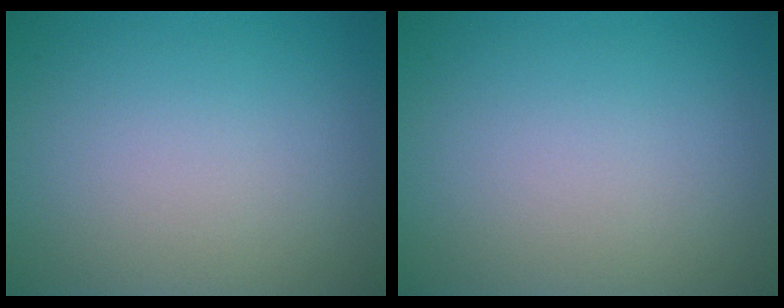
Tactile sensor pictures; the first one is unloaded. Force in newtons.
{"total": 0.0}